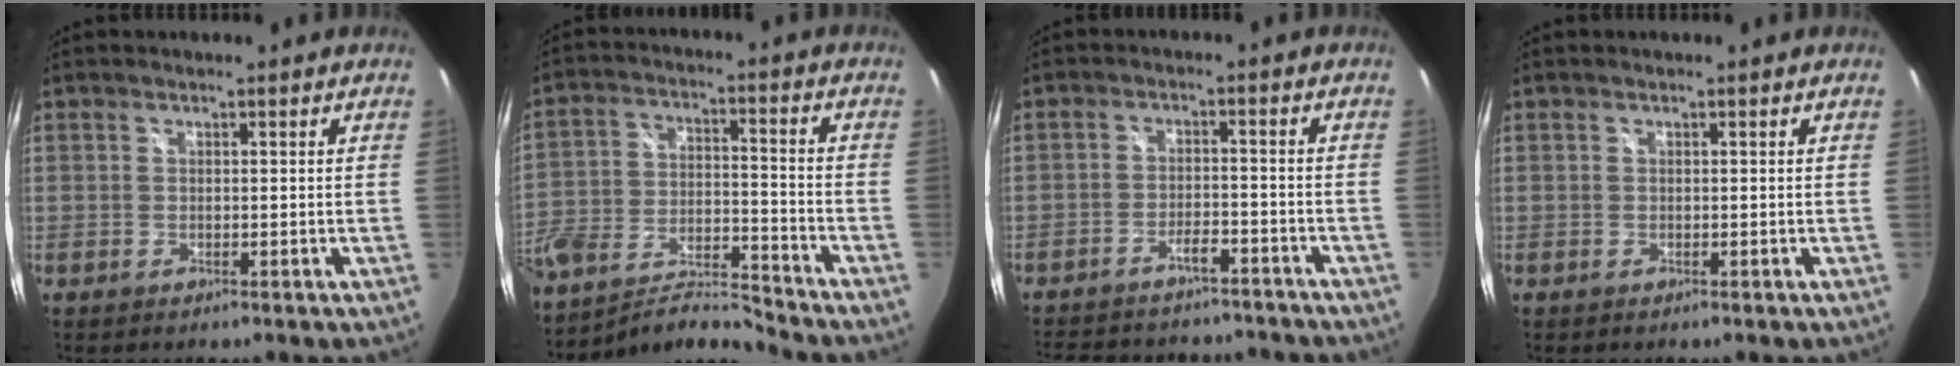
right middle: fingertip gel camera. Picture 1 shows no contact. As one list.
[{"total": 12.1, "force": [-8.8, 4.1, 7.2], "torque": [-0.143, -0.019, -0.162]}, {"total": 16.2, "force": [-14.2, 5.0, 6.0], "torque": [-0.141, 0.005, -0.194]}, {"total": 0.0}]